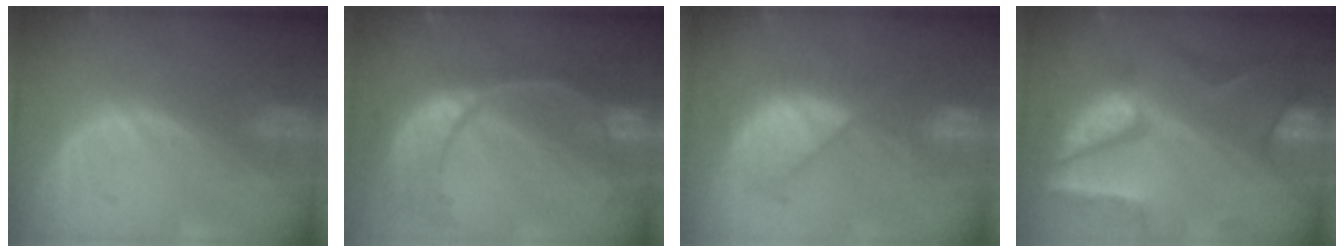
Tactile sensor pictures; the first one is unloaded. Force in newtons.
{"total": 11.2, "press": 9.4, "slide": 6.1}
{"total": 8.1, "press": 8.1, "slide": 0.0}
{"total": 10.5, "press": 8.8, "slide": 5.7}